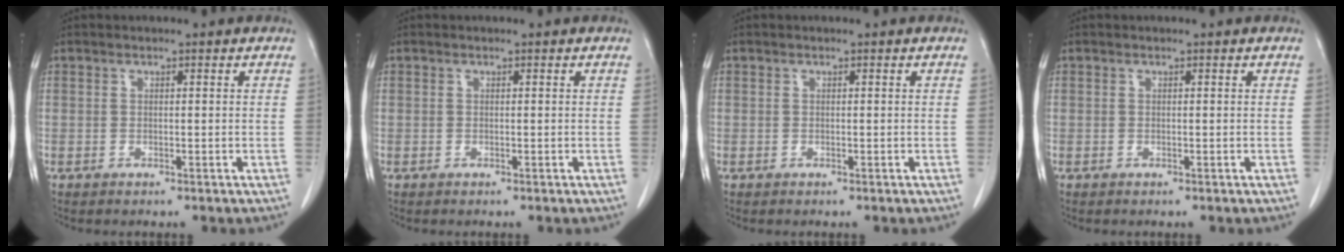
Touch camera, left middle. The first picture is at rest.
{"total": 0.0}
{"total": 0.0}
{"total": 0.0}